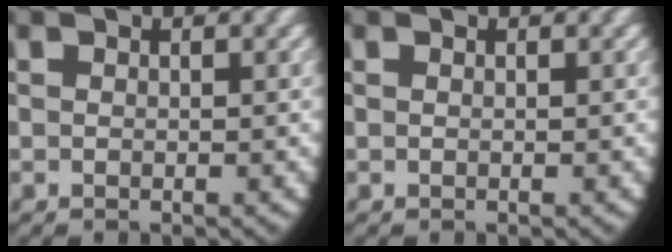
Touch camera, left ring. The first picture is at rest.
{"total": 0.0}